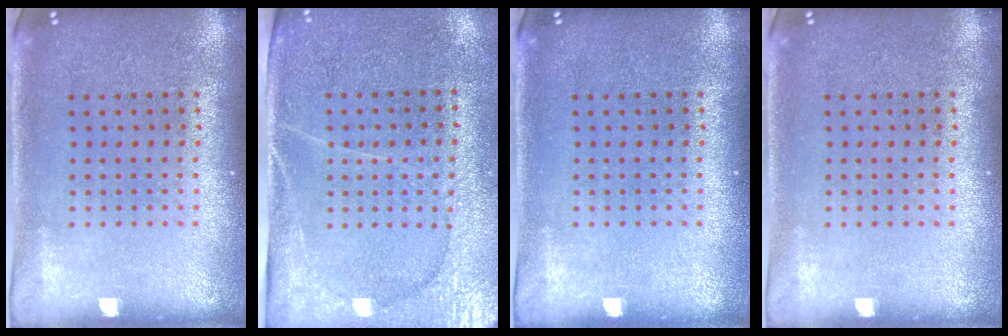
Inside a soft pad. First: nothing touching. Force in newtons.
{"total": 3.0, "press": 2.8, "slide": 1.1}
{"total": 0.0}
{"total": 0.0}